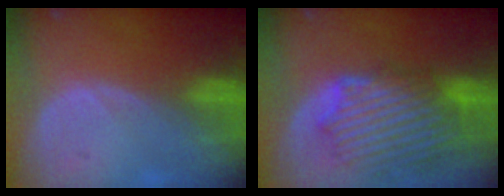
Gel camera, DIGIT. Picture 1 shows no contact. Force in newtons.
{"total": 10.3, "press": 10.0, "slide": 2.3}